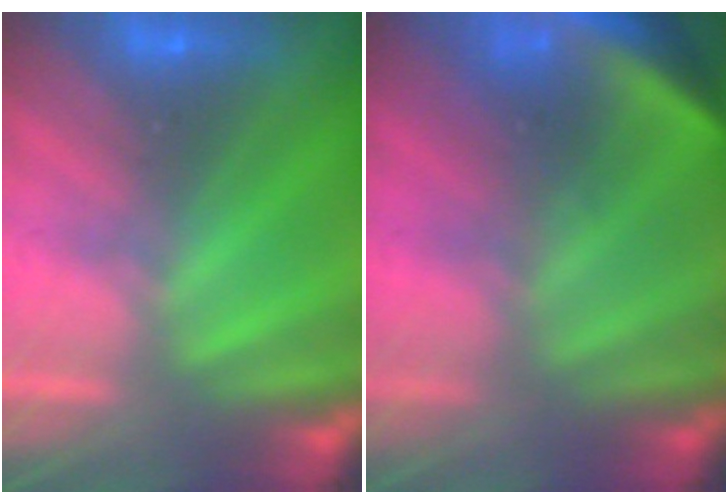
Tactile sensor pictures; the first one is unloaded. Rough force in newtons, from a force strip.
{"total": 4.0}